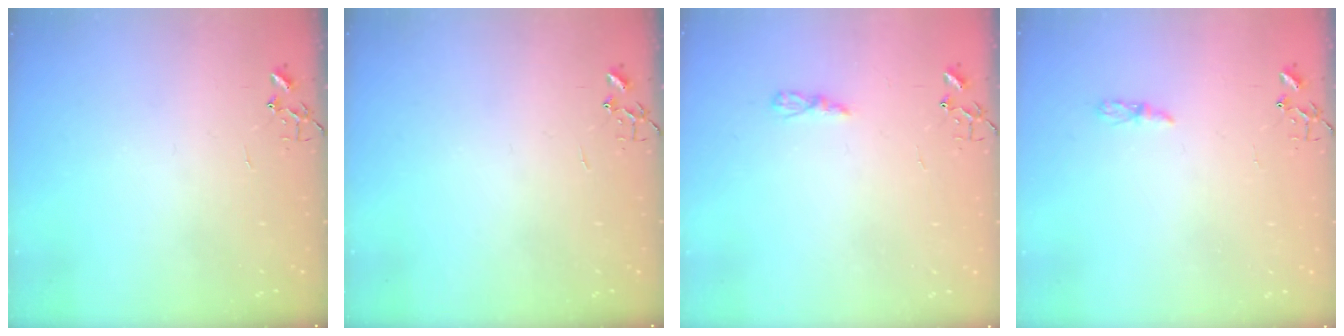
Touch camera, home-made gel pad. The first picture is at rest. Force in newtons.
{"total": 0.0}
{"total": 3.5, "press": 3.5, "slide": 0.4}
{"total": 3.2, "press": 3.2, "slide": 0.4}